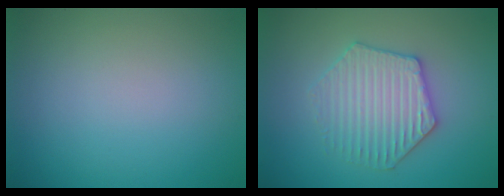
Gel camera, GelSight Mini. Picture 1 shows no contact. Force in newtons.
{"total": 4.0, "press": 3.9, "slide": 0.9}